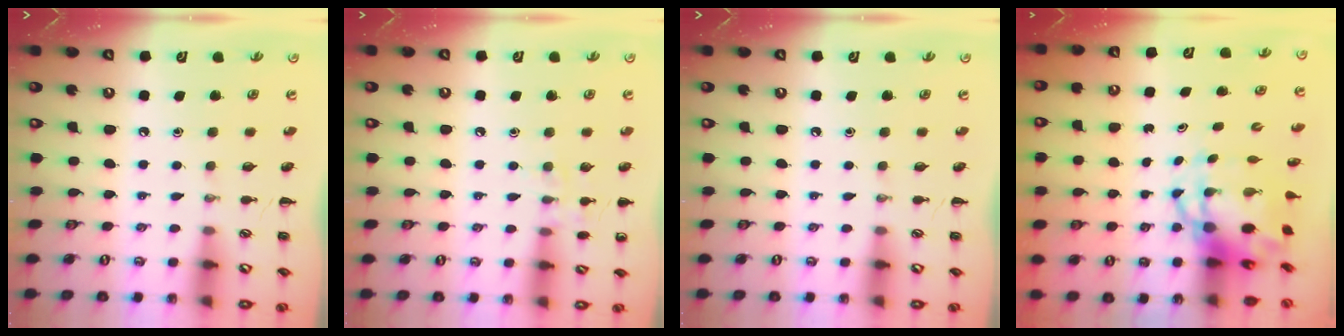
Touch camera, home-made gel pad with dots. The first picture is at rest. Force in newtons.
{"total": 6.9, "press": 6.5, "slide": 2.1}
{"total": 0.0}
{"total": 6.4, "press": 6.1, "slide": 1.9}